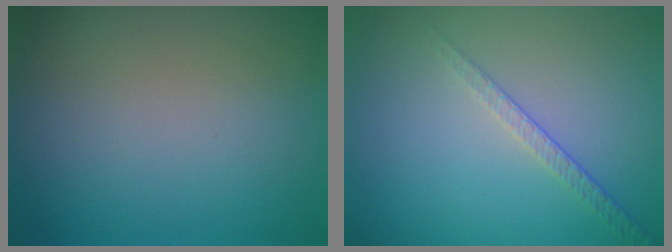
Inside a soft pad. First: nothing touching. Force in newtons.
{"total": 1.6, "press": 1.0, "slide": 1.3}